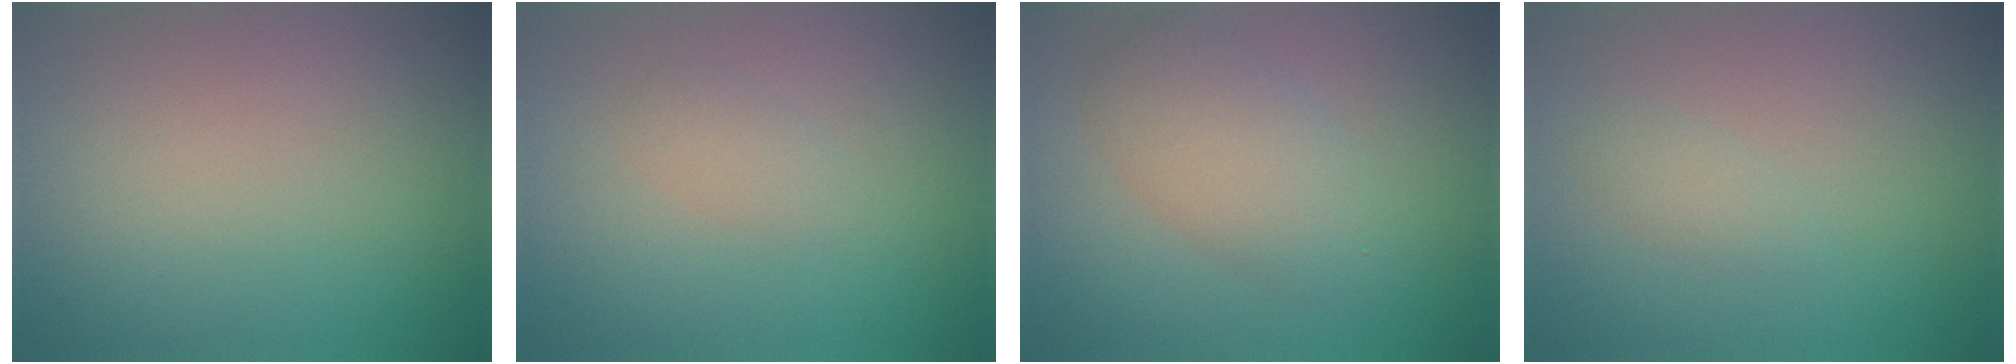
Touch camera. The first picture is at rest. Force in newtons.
{"total": 1.2, "press": 1.2, "slide": 0.0}
{"total": 4.2, "press": 4.2, "slide": 0.1}
{"total": 1.1, "press": 1.1, "slide": 0.0}